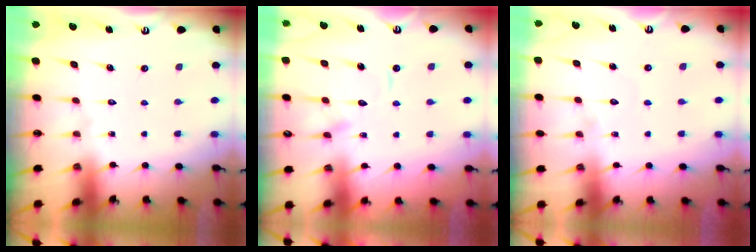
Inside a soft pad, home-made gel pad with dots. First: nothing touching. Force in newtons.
{"total": 11.1, "press": 11.0, "slide": 1.1}
{"total": 4.0, "press": 4.0, "slide": 0.3}